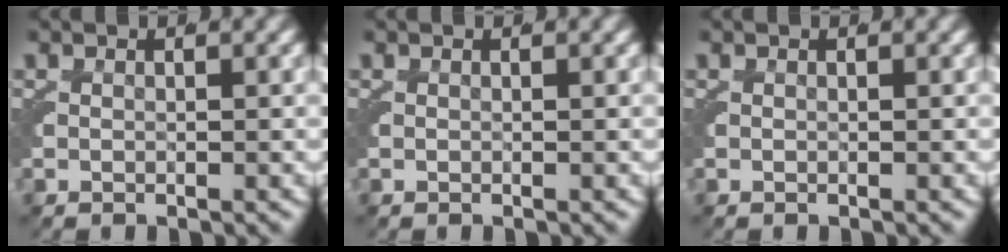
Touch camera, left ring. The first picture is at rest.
{"total": 0.0}
{"total": 0.0}